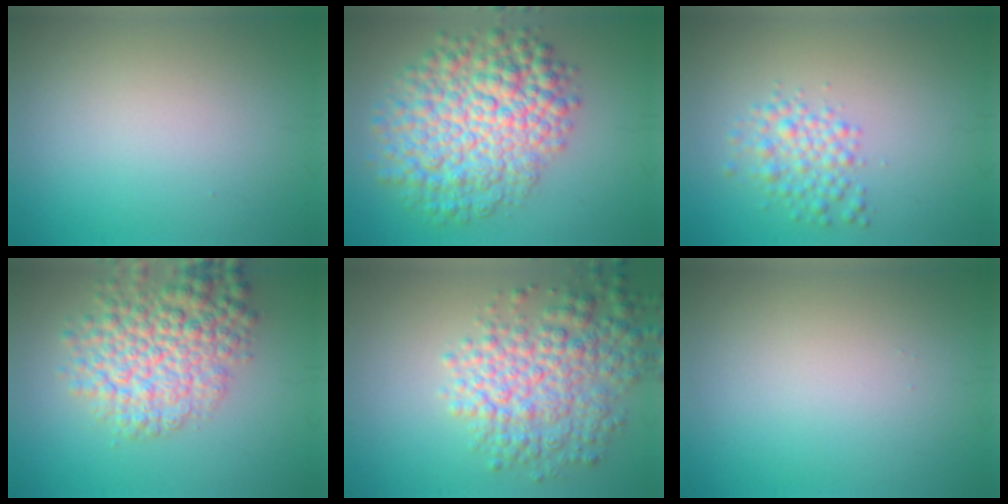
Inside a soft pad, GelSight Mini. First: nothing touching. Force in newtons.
{"total": 9.7, "press": 9.7, "slide": 0.3}
{"total": 2.8, "press": 2.8, "slide": 0.0}
{"total": 7.3, "press": 7.3, "slide": 0.3}
{"total": 6.8, "press": 6.8, "slide": 0.2}
{"total": 0.0}